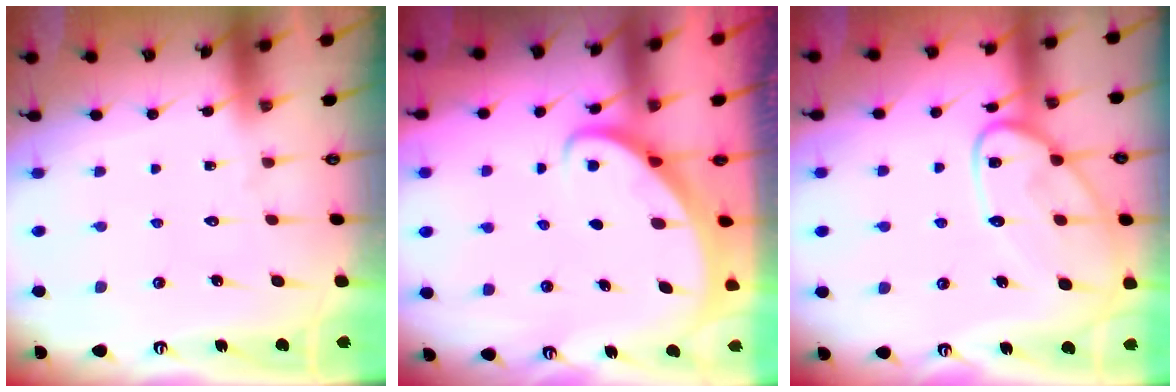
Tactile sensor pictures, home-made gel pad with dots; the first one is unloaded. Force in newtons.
{"total": 2.3, "press": 2.3, "slide": 0.3}
{"total": 14.5, "press": 14.5, "slide": 1.3}